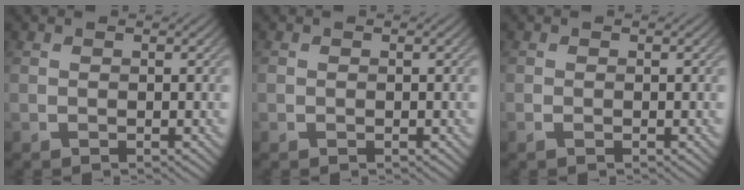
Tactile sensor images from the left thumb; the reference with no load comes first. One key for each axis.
{"total": 0.5, "fx": -0.2, "fy": 0.4, "fz": 0.3, "tx": -0.005, "ty": -0.004, "tz": -0.003}
{"total": 0.7, "fx": -0.4, "fy": 0.3, "fz": 0.5, "tx": -0.013, "ty": -0.003, "tz": -0.007}